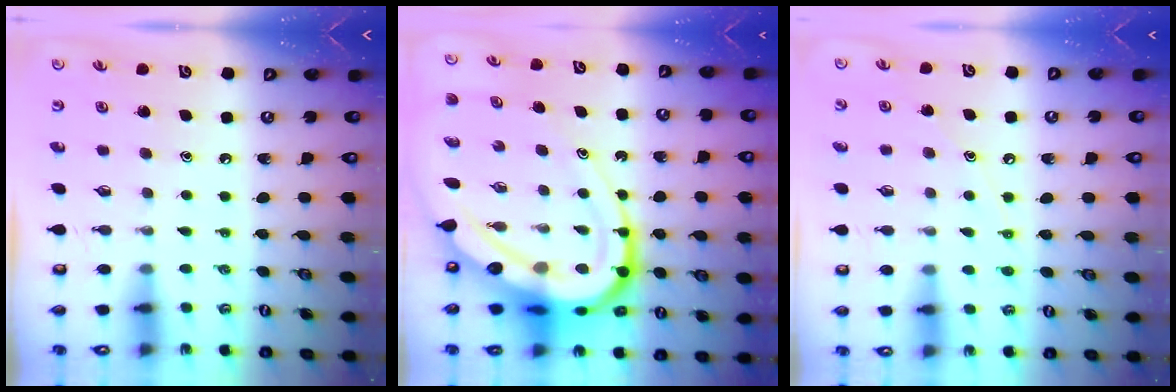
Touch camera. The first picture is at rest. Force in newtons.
{"total": 22.8, "press": 22.6, "slide": 2.4}
{"total": 6.5, "press": 6.5, "slide": 0.7}